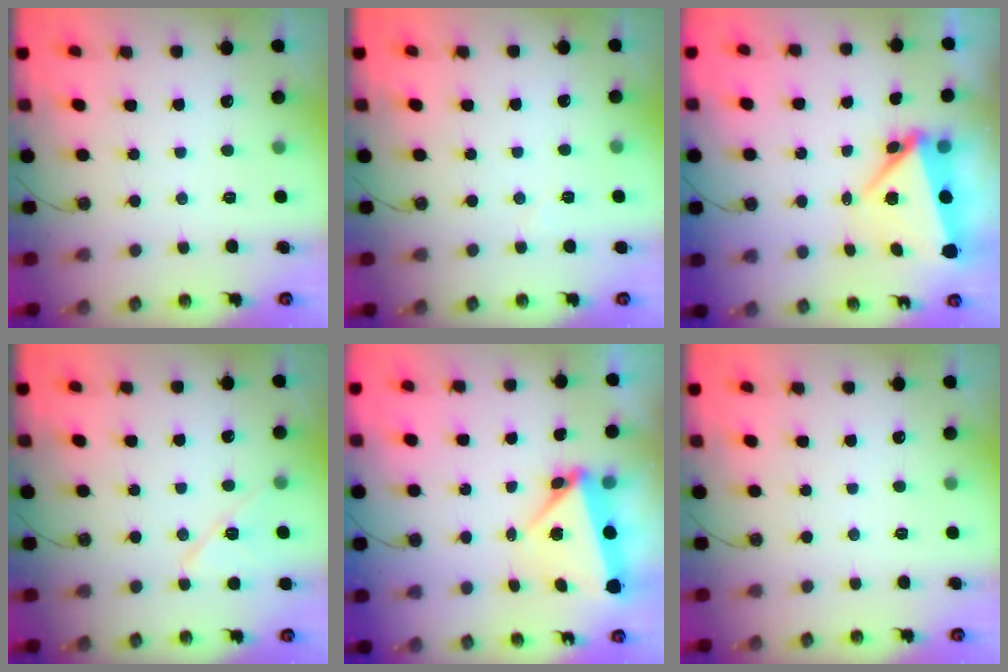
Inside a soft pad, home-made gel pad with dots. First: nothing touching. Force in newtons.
{"total": 3.0, "press": 2.6, "slide": 1.4}
{"total": 7.1, "press": 7.1, "slide": 0.3}
{"total": 9.1, "press": 9.1, "slide": 0.9}
{"total": 7.7, "press": 4.8, "slide": 6.1}
{"total": 0.0}